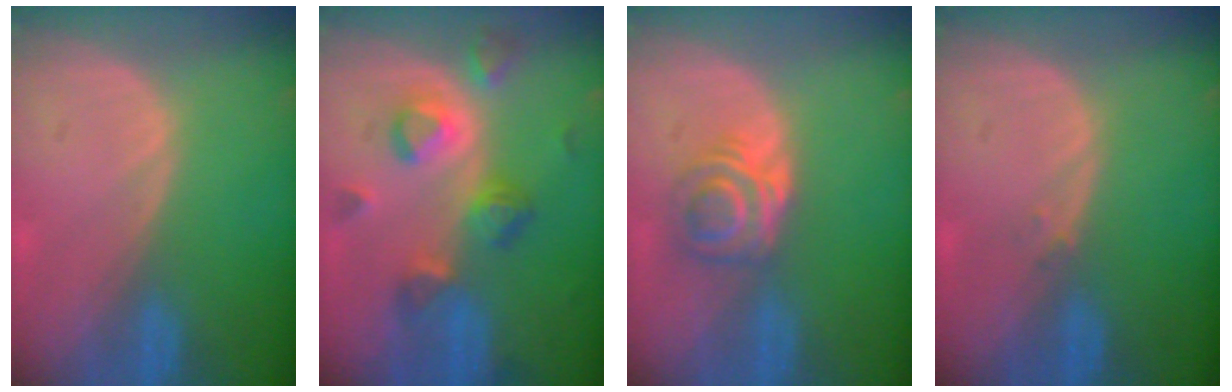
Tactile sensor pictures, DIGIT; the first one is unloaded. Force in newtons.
{"total": 7.4, "press": 7.3, "slide": 1.1}
{"total": 6.1, "press": 5.0, "slide": 3.5}
{"total": 0.7, "press": 0.7, "slide": 0.1}